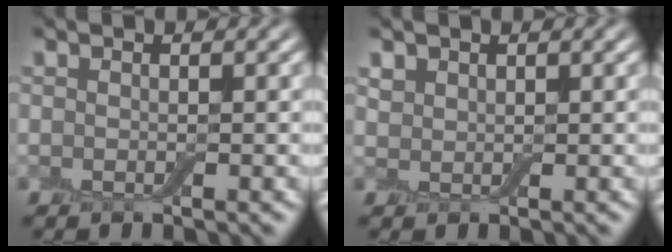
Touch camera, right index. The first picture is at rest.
{"total": 1.0, "force": [0.8, 0.7, 0.1], "torque": [-0.005, 0.002, 0.017]}